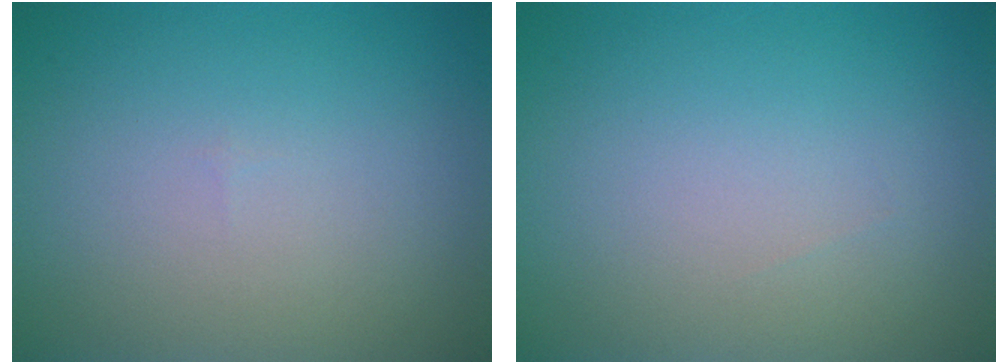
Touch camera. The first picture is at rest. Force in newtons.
{"total": 0.0}